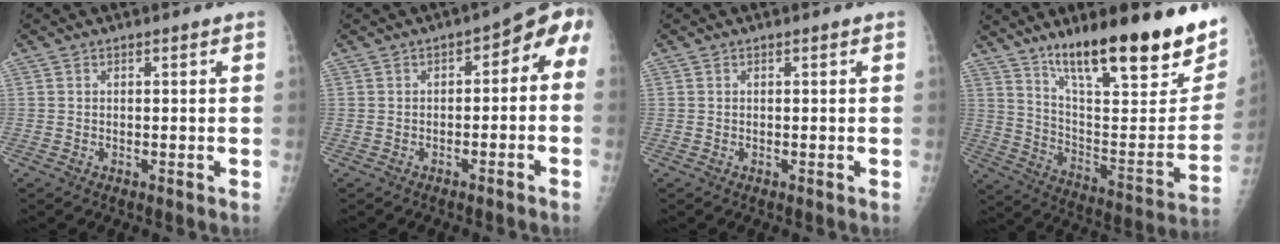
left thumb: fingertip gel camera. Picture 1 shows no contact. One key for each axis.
{"total": 6.3, "fx": -2.0, "fy": 3.8, "fz": 4.7, "tx": -0.028, "ty": 0.045, "tz": -0.034}
{"total": 0.0}
{"total": 28.2, "fx": 18.1, "fy": 6.5, "fz": 20.6, "tx": -0.275, "ty": -0.079, "tz": 0.292}